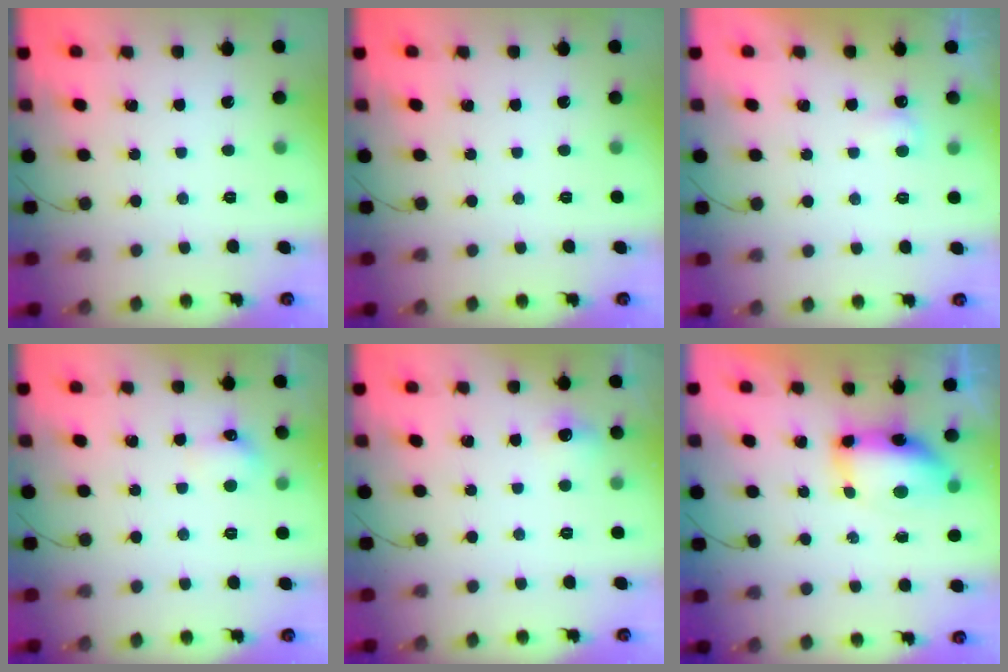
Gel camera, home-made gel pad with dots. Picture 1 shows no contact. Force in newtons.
{"total": 0.0}
{"total": 2.4, "press": 2.4, "slide": 0.6}
{"total": 5.4, "press": 5.1, "slide": 1.9}
{"total": 6.2, "press": 6.0, "slide": 1.6}
{"total": 9.1, "press": 9.0, "slide": 1.8}